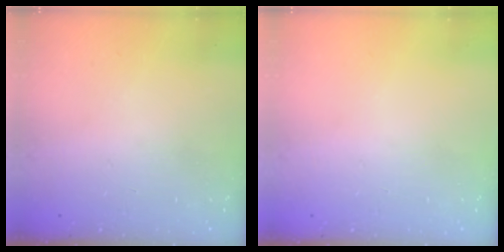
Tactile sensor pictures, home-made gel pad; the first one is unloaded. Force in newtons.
{"total": 0.0}